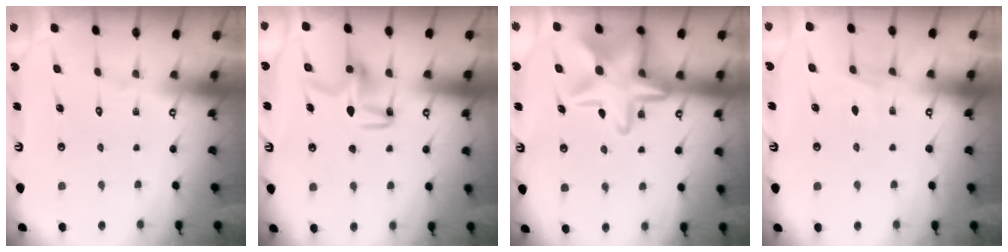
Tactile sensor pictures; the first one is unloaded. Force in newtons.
{"total": 10.0, "press": 10.0, "slide": 0.3}
{"total": 19.7, "press": 19.7, "slide": 1.2}
{"total": 6.3, "press": 6.3, "slide": 0.5}